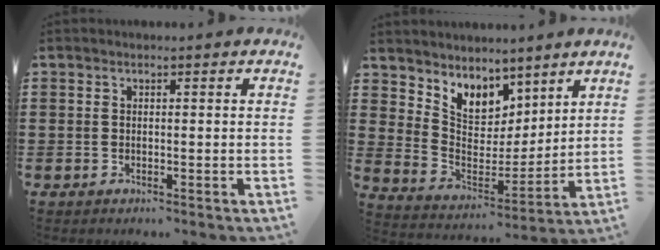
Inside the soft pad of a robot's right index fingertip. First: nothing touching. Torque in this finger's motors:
{"motor_torque": [0.73, 0.77, 0.22, 0.09]}